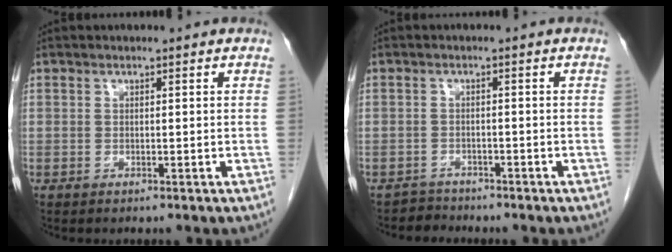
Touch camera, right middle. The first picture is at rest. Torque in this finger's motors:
{"motor_torque": [-0.02, -0.22, -0.04, -0.03]}